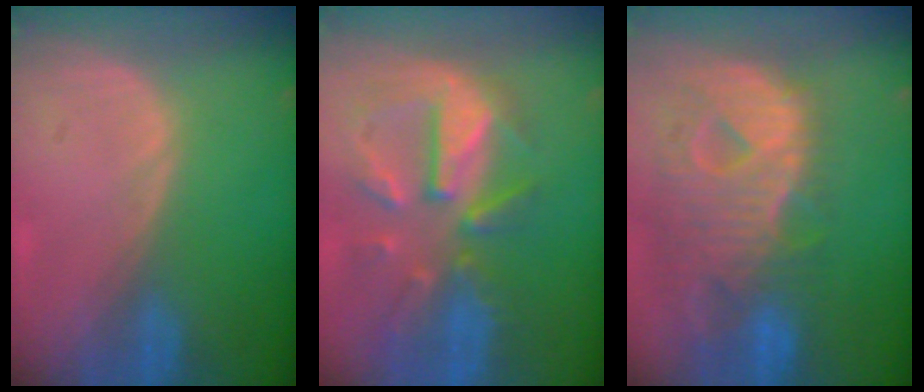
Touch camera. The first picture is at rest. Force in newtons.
{"total": 10.8, "press": 9.6, "slide": 4.9}
{"total": 12.8, "press": 10.8, "slide": 6.8}